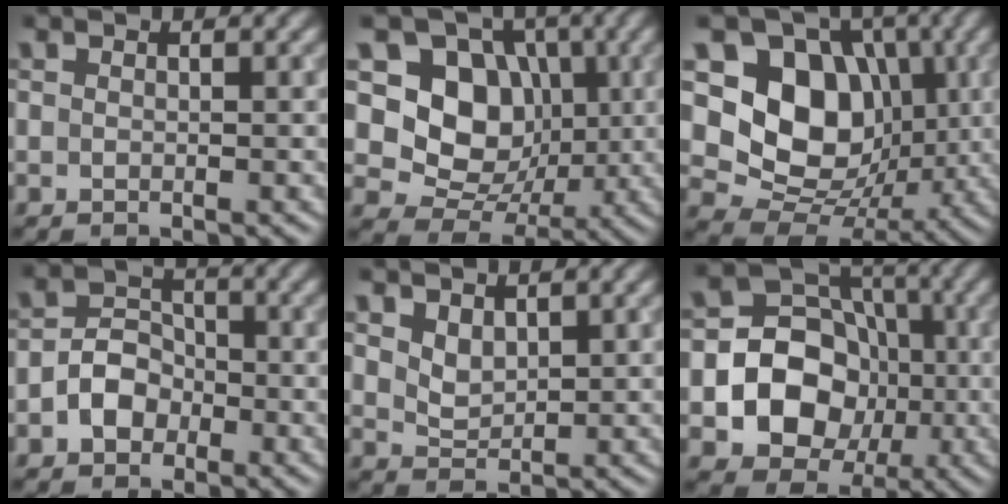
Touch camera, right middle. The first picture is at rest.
{"total": 8.9, "force": [1.5, 7.4, 4.7], "torque": [-0.078, -0.007, 0.007]}
{"total": 10.4, "force": [1.7, 8.2, 6.1], "torque": [-0.104, -0.016, 0.021]}
{"total": 3.2, "force": [-1.4, 2.4, 1.5], "torque": [-0.022, 0.009, -0.026]}
{"total": 2.1, "force": [1.3, 1.2, 1.1], "torque": [-0.023, -0.005, 0.030]}
{"total": 10.6, "force": [-1.8, 9.0, 5.1], "torque": [-0.067, 0.002, -0.059]}